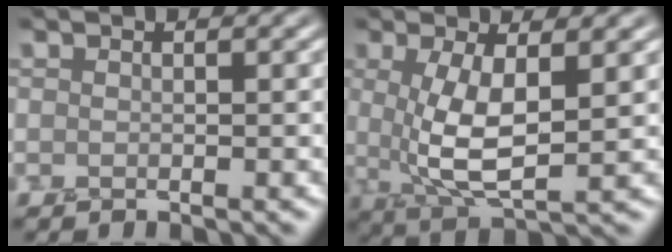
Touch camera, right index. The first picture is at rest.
{"total": 6.2, "force": [0.6, 2.1, 5.8], "torque": [-0.122, -0.013, 0.015]}